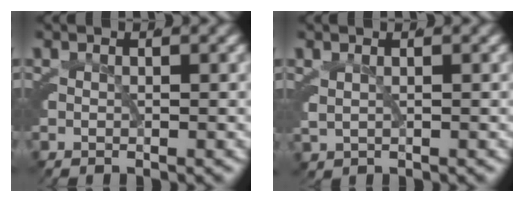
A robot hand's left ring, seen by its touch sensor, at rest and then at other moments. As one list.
[{"total": 1.0, "force": [0.7, 0.5, 0.6], "torque": [-0.015, -0.002, 0.018]}]